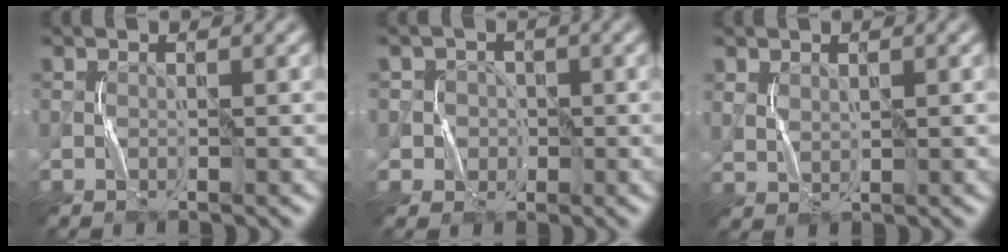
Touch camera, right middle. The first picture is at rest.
{"total": 4.0, "force": [0.0, 3.9, 0.6], "torque": [0.005, 0.019, -0.009]}
{"total": 1.4, "force": [0.8, 0.8, 0.7], "torque": [-0.021, -0.002, 0.024]}